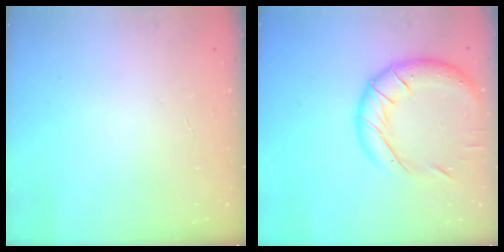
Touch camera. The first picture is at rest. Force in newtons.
{"total": 17.7, "press": 17.6, "slide": 2.0}